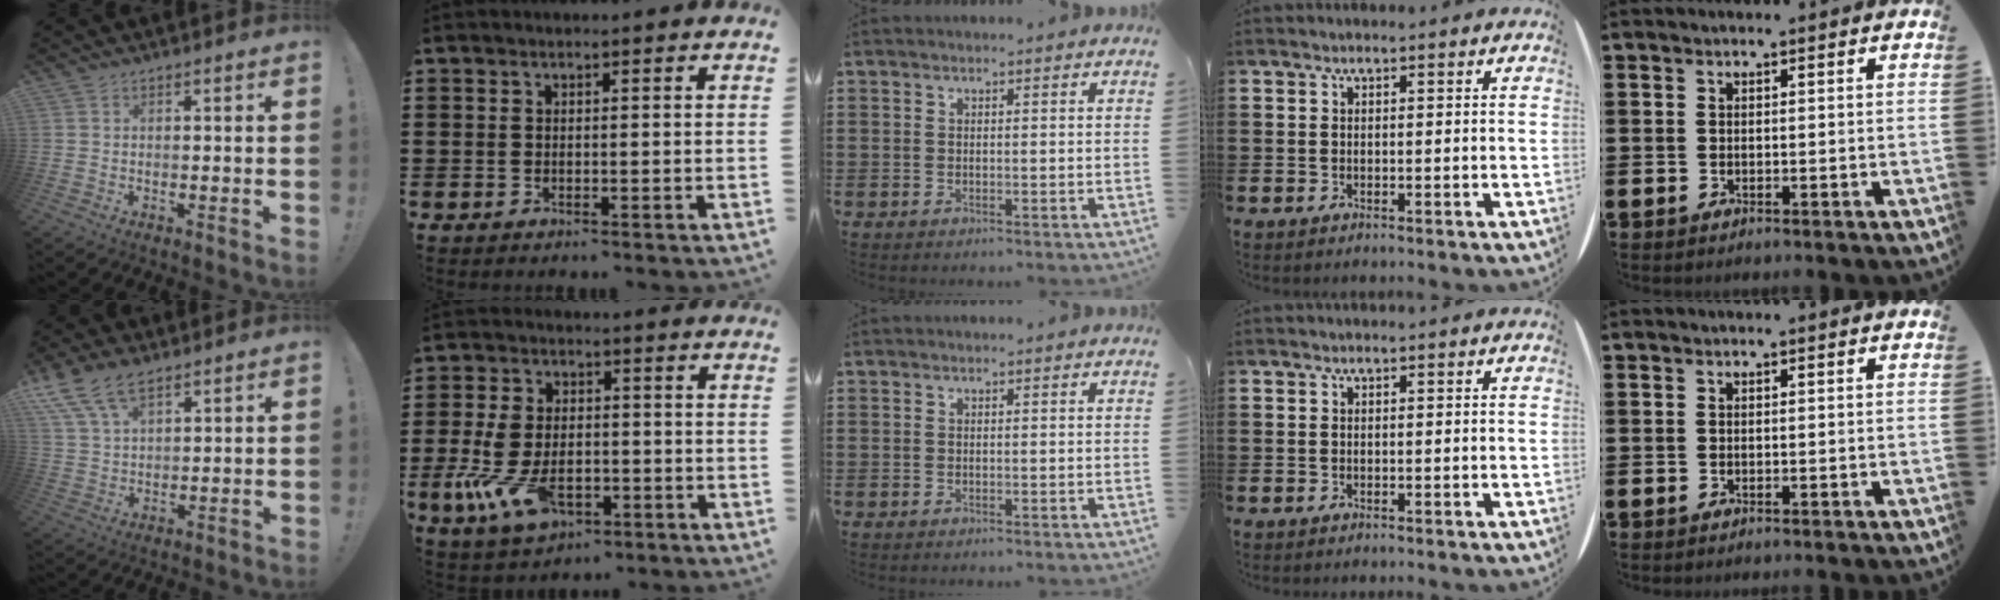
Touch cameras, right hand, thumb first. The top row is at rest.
{"thumb": {"total": 10.0, "force": [6.7, 4.8, 5.6], "torque": [-0.108, -0.022, 0.133]}, "index": {"total": 9.8, "force": [-3.2, 5.6, 7.3], "torque": [-0.185, -0.004, -0.062]}}